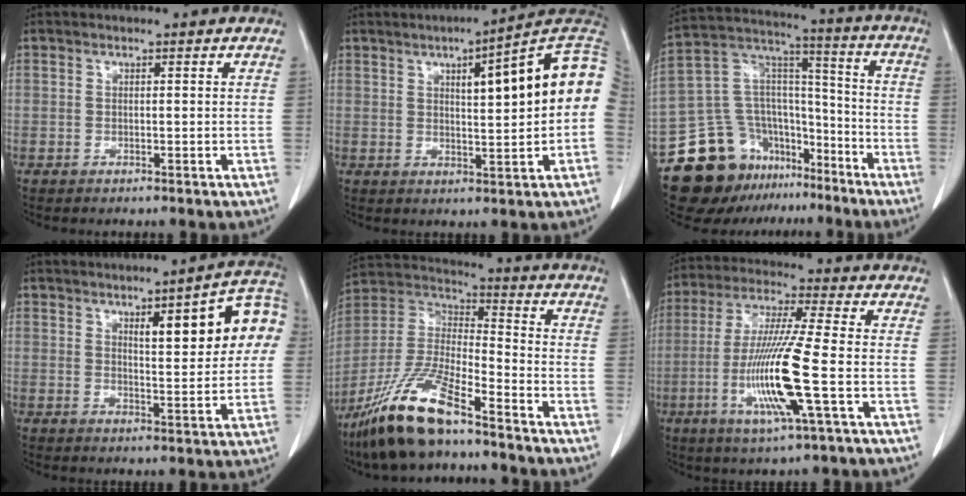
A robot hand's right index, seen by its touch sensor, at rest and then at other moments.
{"total": 13.9, "force": [2.6, 1.7, 13.6], "torque": [-0.185, 0.027, 0.030]}
{"total": 18.3, "force": [-12.7, 11.3, 6.8], "torque": [-0.117, 0.084, -0.213]}
{"total": 11.9, "force": [3.3, 2.4, 11.2], "torque": [-0.144, 0.025, 0.042]}
{"total": 16.0, "force": [-11.5, 2.9, 10.7], "torque": [-0.228, -0.013, -0.216]}
{"total": 13.8, "force": [-3.5, -0.4, 13.3], "torque": [-0.275, -0.019, -0.073]}